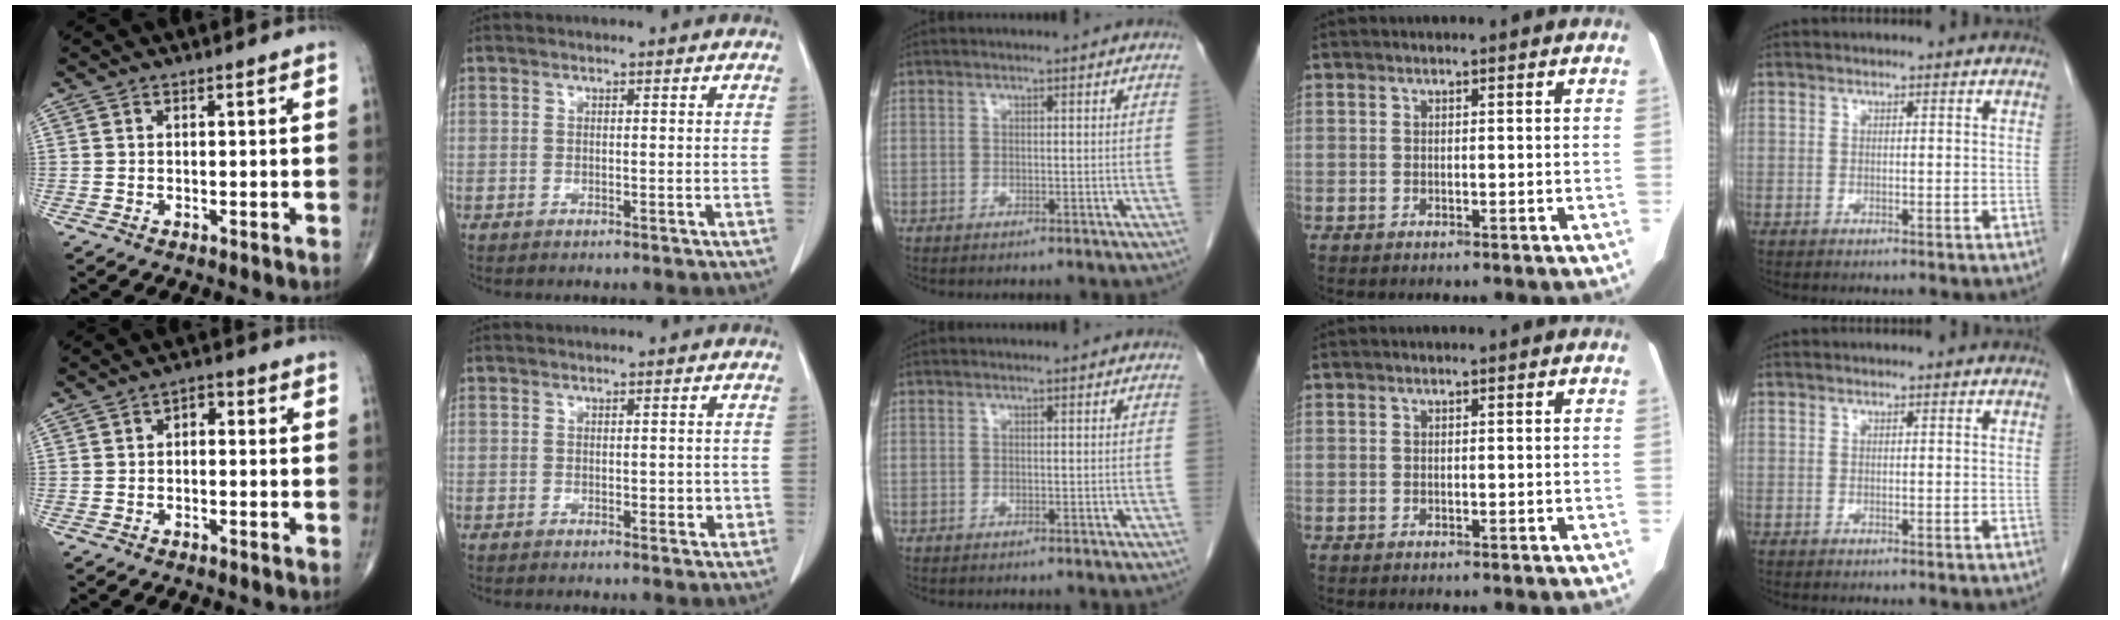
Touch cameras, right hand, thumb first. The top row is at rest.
{"thumb": {"total": 2.7, "force": [0.0, 1.7, 2.1], "torque": [-0.017, 0.013, -0.011]}, "index": {"total": 2.3, "force": [-0.1, 1.4, 1.9], "torque": [-0.018, -0.001, 0.003]}}